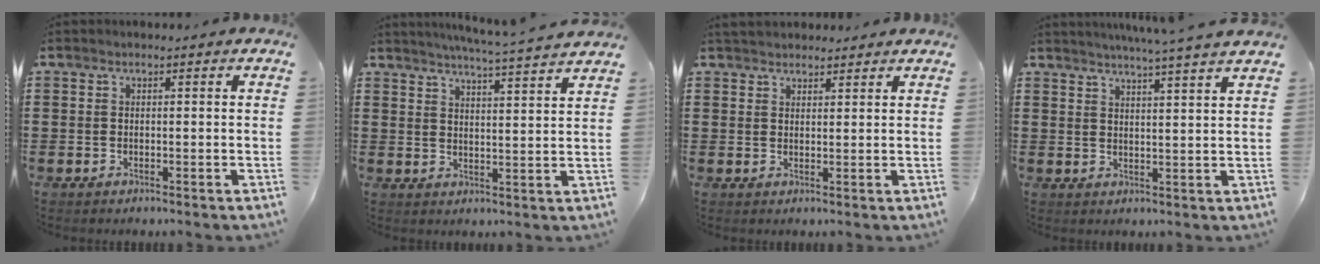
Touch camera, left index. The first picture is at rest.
{"total": 4.6, "force": [4.4, -0.9, 1.2], "torque": [-0.040, -0.031, 0.074]}
{"total": 2.3, "force": [2.1, 0.8, -0.1], "torque": [-0.004, 0.003, 0.042]}
{"total": 4.2, "force": [3.8, -1.1, 1.2], "torque": [-0.035, -0.019, 0.066]}